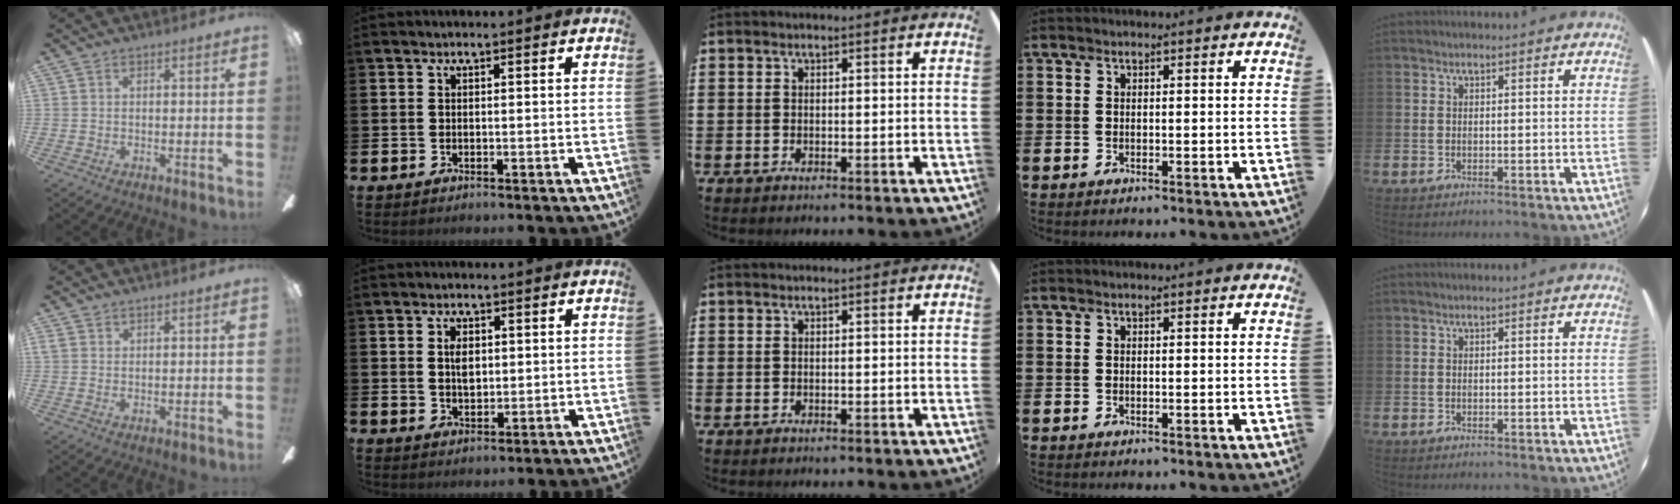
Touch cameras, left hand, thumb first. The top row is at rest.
{"thumb": {"total": 0.9, "force": [0.7, 0.3, 0.4], "torque": [-0.008, -0.001, 0.013]}, "index": {"total": 2.6, "force": [0.9, 1.7, 1.8], "torque": [-0.023, 0.000, 0.011]}}